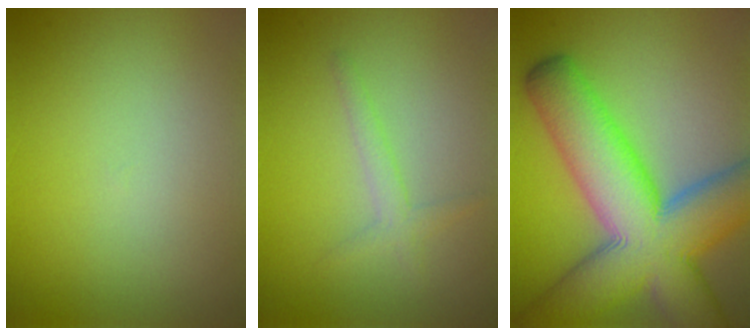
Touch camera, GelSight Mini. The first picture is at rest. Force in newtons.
{"total": 1.6, "press": 1.6, "slide": 0.1}
{"total": 14.8, "press": 14.7, "slide": 0.7}